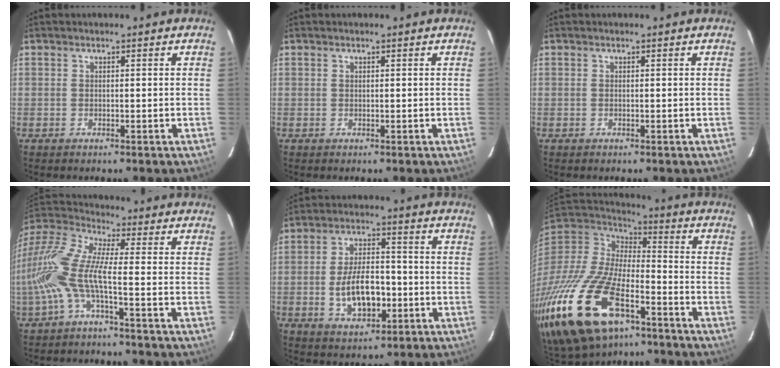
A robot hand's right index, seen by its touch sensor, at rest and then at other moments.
{"total": 0.0}
{"total": 0.0}
{"total": 13.3, "force": [-3.3, 2.6, 12.6], "torque": [-0.254, -0.001, -0.075]}
{"total": 10.7, "force": [-2.5, 5.6, 8.8], "torque": [-0.171, 0.007, -0.031]}
{"total": 32.4, "force": [-18.5, 15.3, 21.7], "torque": [-0.488, -0.047, -0.315]}